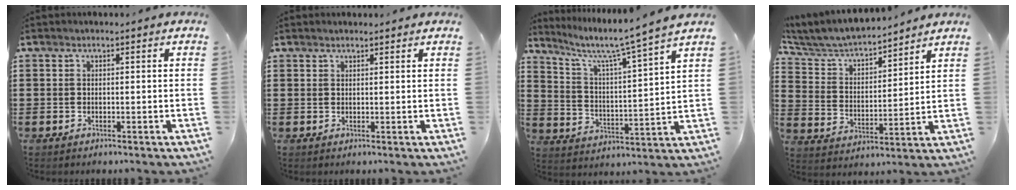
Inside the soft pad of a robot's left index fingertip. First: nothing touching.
{"total": 0.9, "force": [0.9, 0.0, 0.2], "torque": [-0.004, 0.000, 0.017]}
{"total": 5.8, "force": [4.8, -0.5, 3.3], "torque": [-0.087, -0.042, 0.069]}
{"total": 5.9, "force": [5.5, 1.0, 1.7], "torque": [-0.062, -0.037, 0.090]}